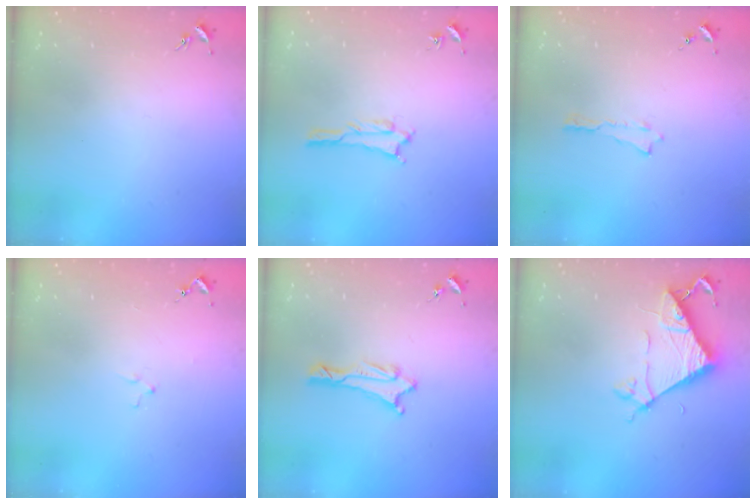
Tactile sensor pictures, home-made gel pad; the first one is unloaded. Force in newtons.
{"total": 1.7, "press": 1.7, "slide": 0.2}
{"total": 0.0}
{"total": 0.8, "press": 0.8, "slide": 0.2}
{"total": 1.3, "press": 1.3, "slide": 0.1}
{"total": 6.9, "press": 6.9, "slide": 0.4}